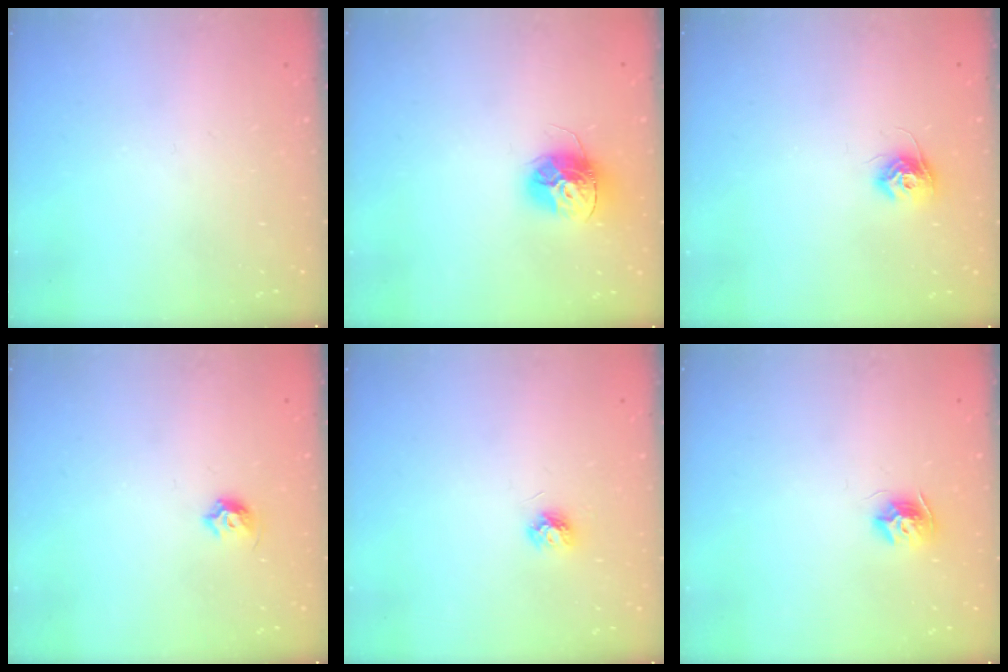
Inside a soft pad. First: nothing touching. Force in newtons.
{"total": 13.4, "press": 13.4, "slide": 1.2}
{"total": 8.7, "press": 8.6, "slide": 0.4}
{"total": 4.9, "press": 4.8, "slide": 0.9}
{"total": 4.7, "press": 4.7, "slide": 0.6}
{"total": 8.3, "press": 8.3, "slide": 0.4}